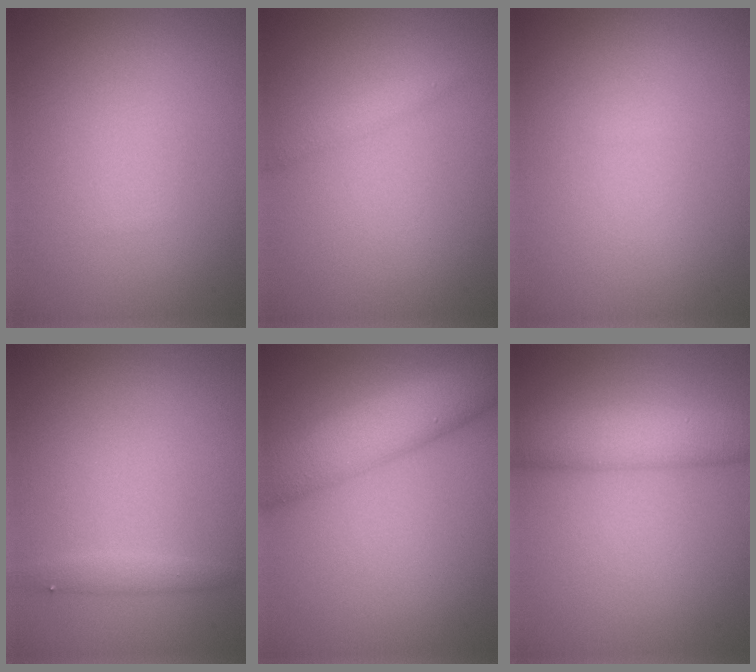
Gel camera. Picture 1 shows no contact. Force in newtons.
{"total": 1.0, "press": 1.0, "slide": 0.0}
{"total": 0.0}
{"total": 0.7, "press": 0.7, "slide": 0.1}
{"total": 7.1, "press": 7.1, "slide": 0.3}
{"total": 4.6, "press": 4.6, "slide": 0.1}